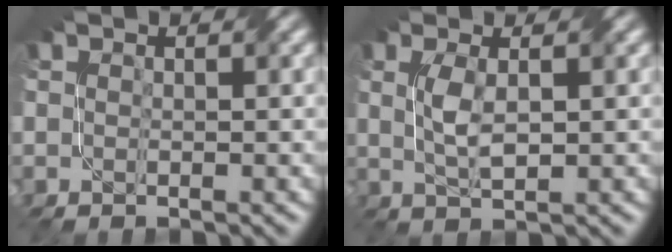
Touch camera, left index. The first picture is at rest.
{"total": 2.5, "force": [0.5, 0.7, 2.3], "torque": [-0.055, 0.003, 0.013]}